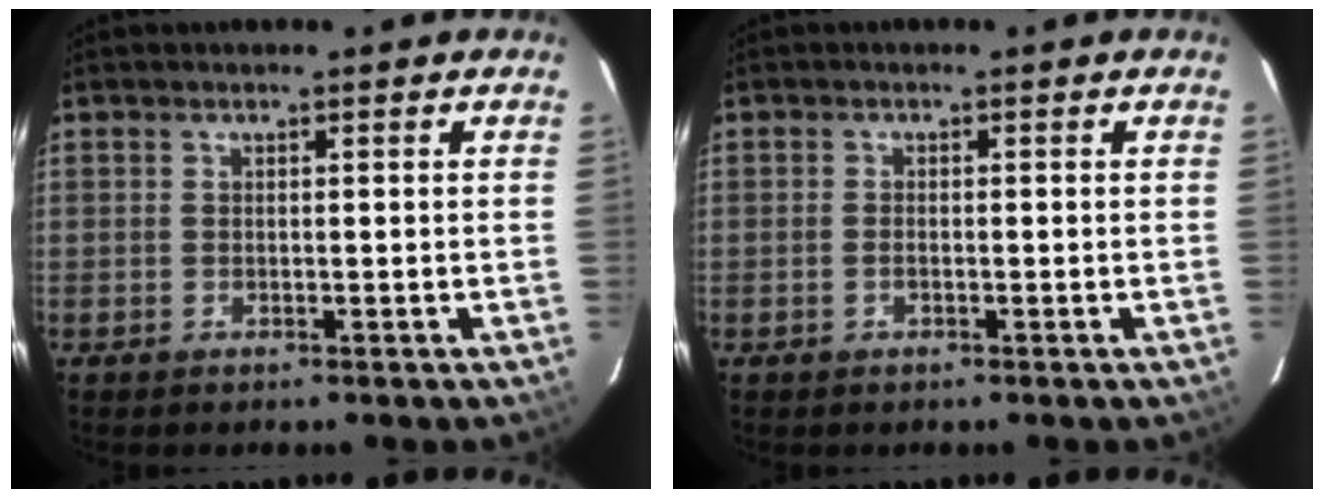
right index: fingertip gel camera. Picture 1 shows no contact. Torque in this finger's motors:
{"motor_torque": [-0.12, -0.02, -0.01, 0.00]}